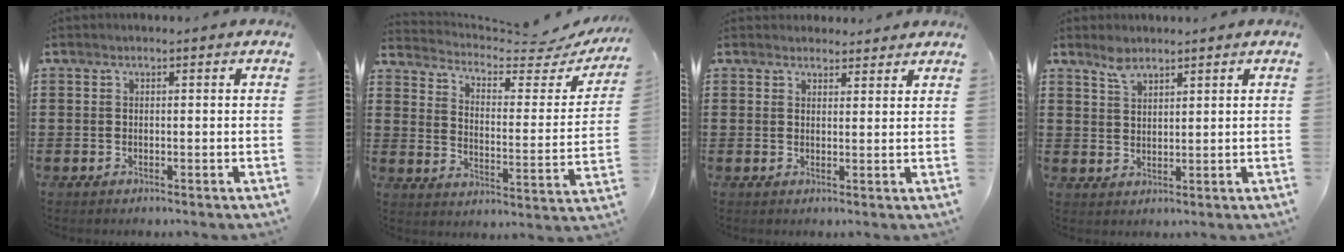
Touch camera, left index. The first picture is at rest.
{"total": 4.2, "force": [3.8, 0.8, 1.7], "torque": [-0.049, -0.032, 0.057]}
{"total": 2.5, "force": [2.4, 0.7, -0.2], "torque": [0.005, -0.003, 0.044]}
{"total": 3.0, "force": [2.4, 1.4, 1.0], "torque": [-0.026, 0.004, 0.046]}